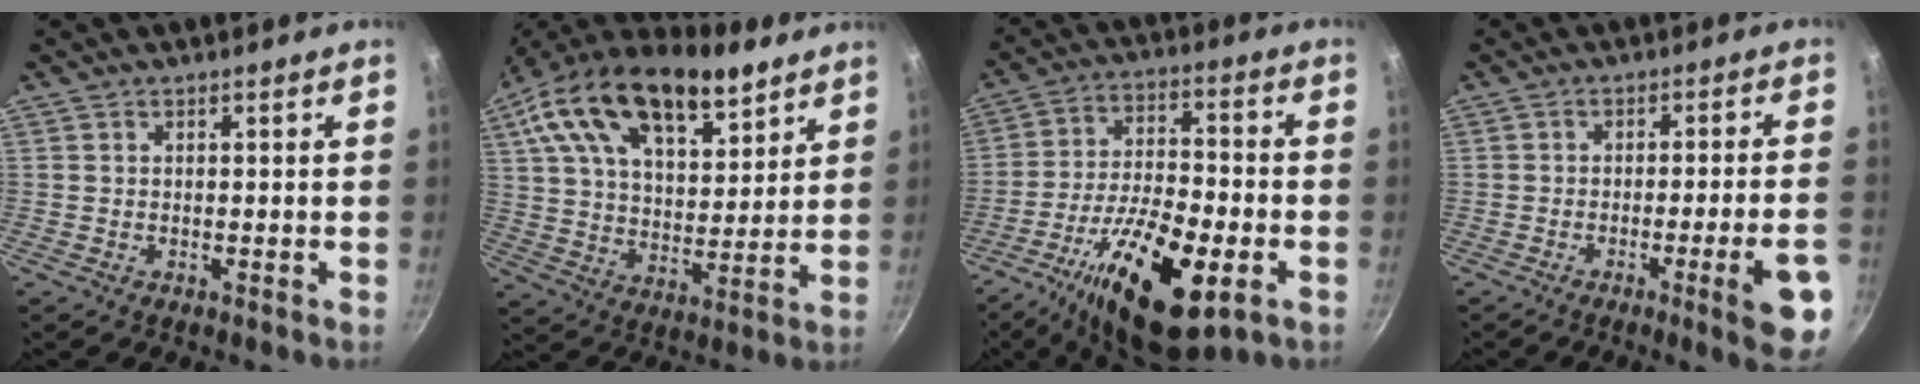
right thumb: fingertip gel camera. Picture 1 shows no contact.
{"total": 23.0, "force": [13.7, 11.4, 14.6], "torque": [-0.225, -0.032, 0.225]}
{"total": 21.5, "force": [-9.0, 8.2, 17.7], "torque": [-0.295, 0.020, -0.152]}
{"total": 10.3, "force": [-4.3, 1.0, 9.3], "torque": [-0.113, 0.017, -0.053]}